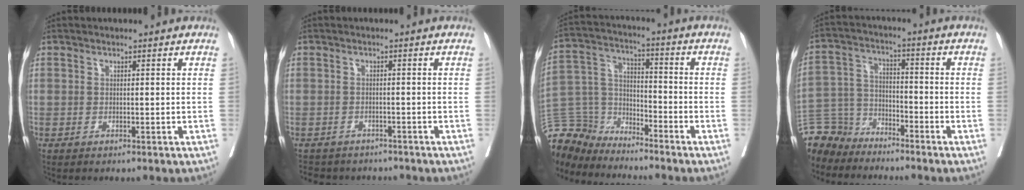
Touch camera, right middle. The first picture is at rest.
{"total": 6.9, "force": [-6.3, 2.6, 1.1], "torque": [-0.021, -0.004, -0.080]}
{"total": 10.7, "force": [-10.3, 3.0, 0.0], "torque": [-0.011, 0.031, -0.204]}
{"total": 7.8, "force": [-7.1, 3.0, -0.9], "torque": [0.011, 0.013, -0.145]}